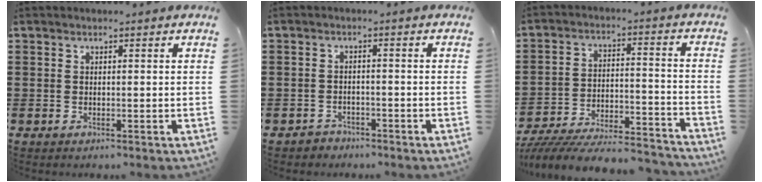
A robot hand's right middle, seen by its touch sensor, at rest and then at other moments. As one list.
[{"total": 2.0, "force": [-1.9, 0.6, -0.2], "torque": [-0.004, 0.002, -0.043]}, {"total": 8.3, "force": [-7.8, 1.0, 2.6], "torque": [-0.046, 0.008, -0.155]}]